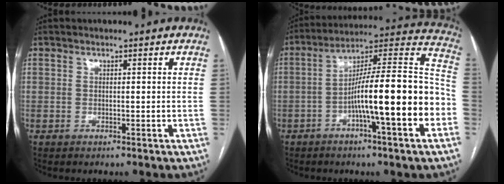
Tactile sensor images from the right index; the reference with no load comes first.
{"total": 19.3, "force": [-5.2, 1.3, 18.6], "torque": [-0.260, 0.026, -0.080]}